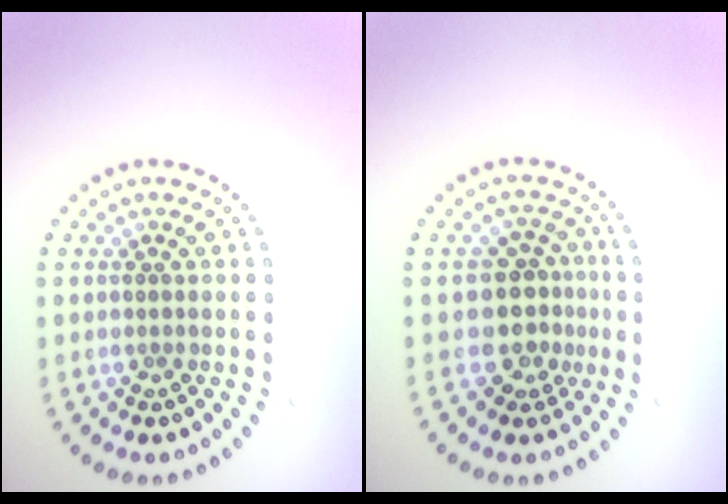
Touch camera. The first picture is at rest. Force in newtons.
{"total": 3.7, "press": 3.1, "slide": 2.0}